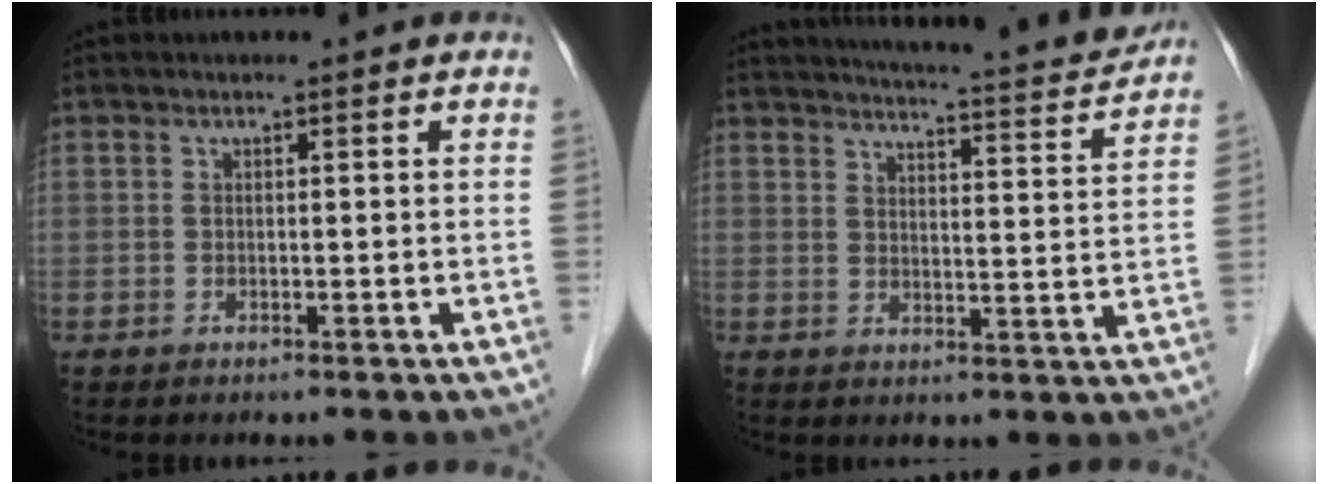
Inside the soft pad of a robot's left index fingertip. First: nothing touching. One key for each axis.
{"total": 14.9, "fx": 14.0, "fy": 0.2, "fz": 5.1, "tx": -0.079, "ty": -0.028, "tz": 0.173}